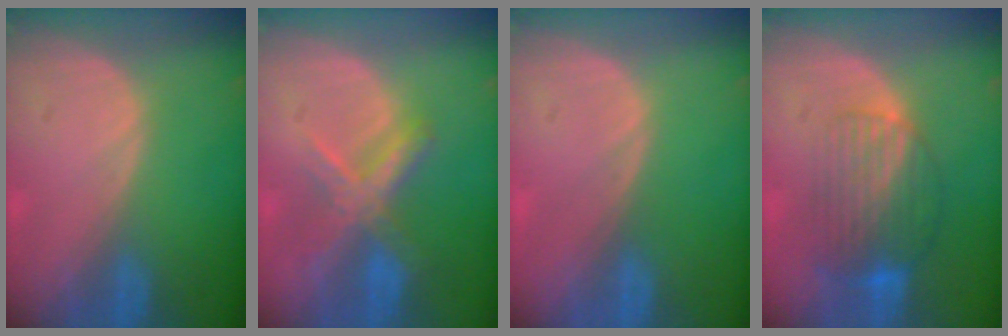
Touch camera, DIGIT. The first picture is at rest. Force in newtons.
{"total": 7.2, "press": 6.1, "slide": 3.9}
{"total": 0.0}
{"total": 8.4, "press": 7.2, "slide": 4.4}